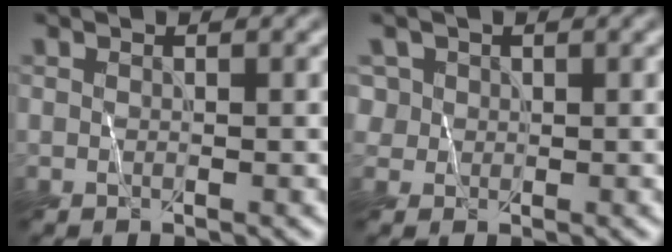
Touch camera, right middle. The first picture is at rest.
{"total": 1.9, "force": [0.8, 1.6, 0.4], "torque": [-0.012, 0.004, 0.020]}